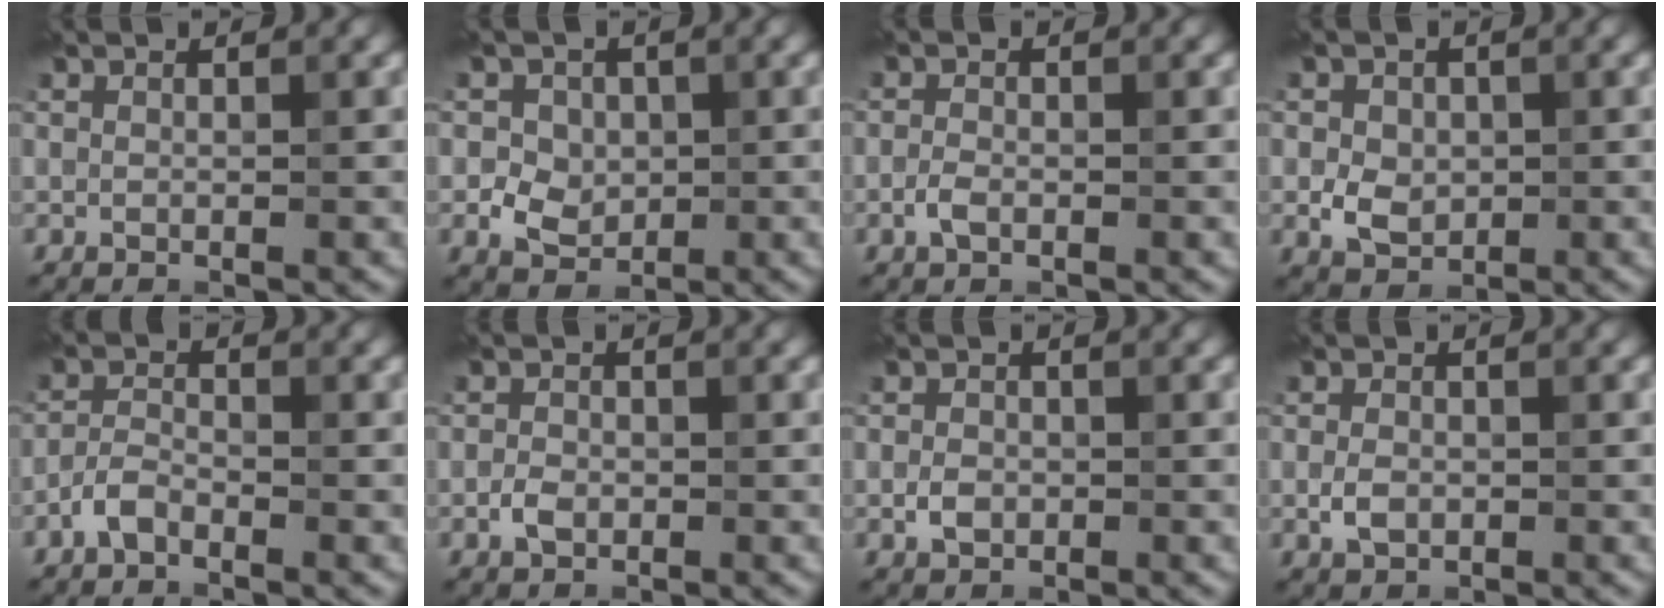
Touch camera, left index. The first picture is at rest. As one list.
[{"total": 3.5, "force": [0.2, 3.0, 1.8], "torque": [-0.013, 0.009, -0.004]}, {"total": 1.4, "force": [-0.6, 0.8, 1.0], "torque": [-0.020, 0.001, -0.016]}, {"total": 3.0, "force": [-0.1, 2.5, 1.7], "torque": [-0.031, -0.003, -0.005]}, {"total": 1.9, "force": [-1.4, 0.8, 1.1], "torque": [-0.022, 0.006, -0.034]}, {"total": 1.6, "force": [-0.6, 1.2, 0.9], "torque": [-0.017, 0.001, -0.015]}, {"total": 1.8, "force": [-0.5, 1.4, 1.0], "torque": [-0.017, 0.000, -0.014]}, {"total": 1.9, "force": [-0.4, 1.4, 1.2], "torque": [-0.025, -0.002, -0.010]}]